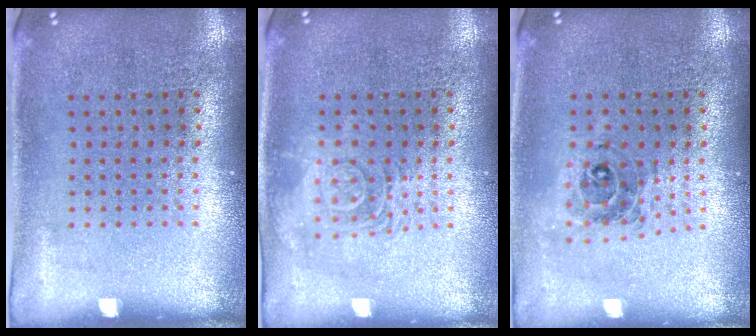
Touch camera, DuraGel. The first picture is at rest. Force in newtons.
{"total": 2.8, "press": 2.8, "slide": 0.4}
{"total": 0.6, "press": 0.6, "slide": 0.2}